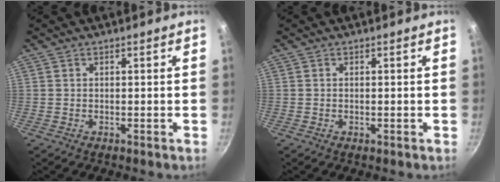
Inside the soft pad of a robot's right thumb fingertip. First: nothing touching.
{"total": 0.6, "force": [-0.1, 0.2, 0.5], "torque": [-0.007, 0.001, -0.001]}